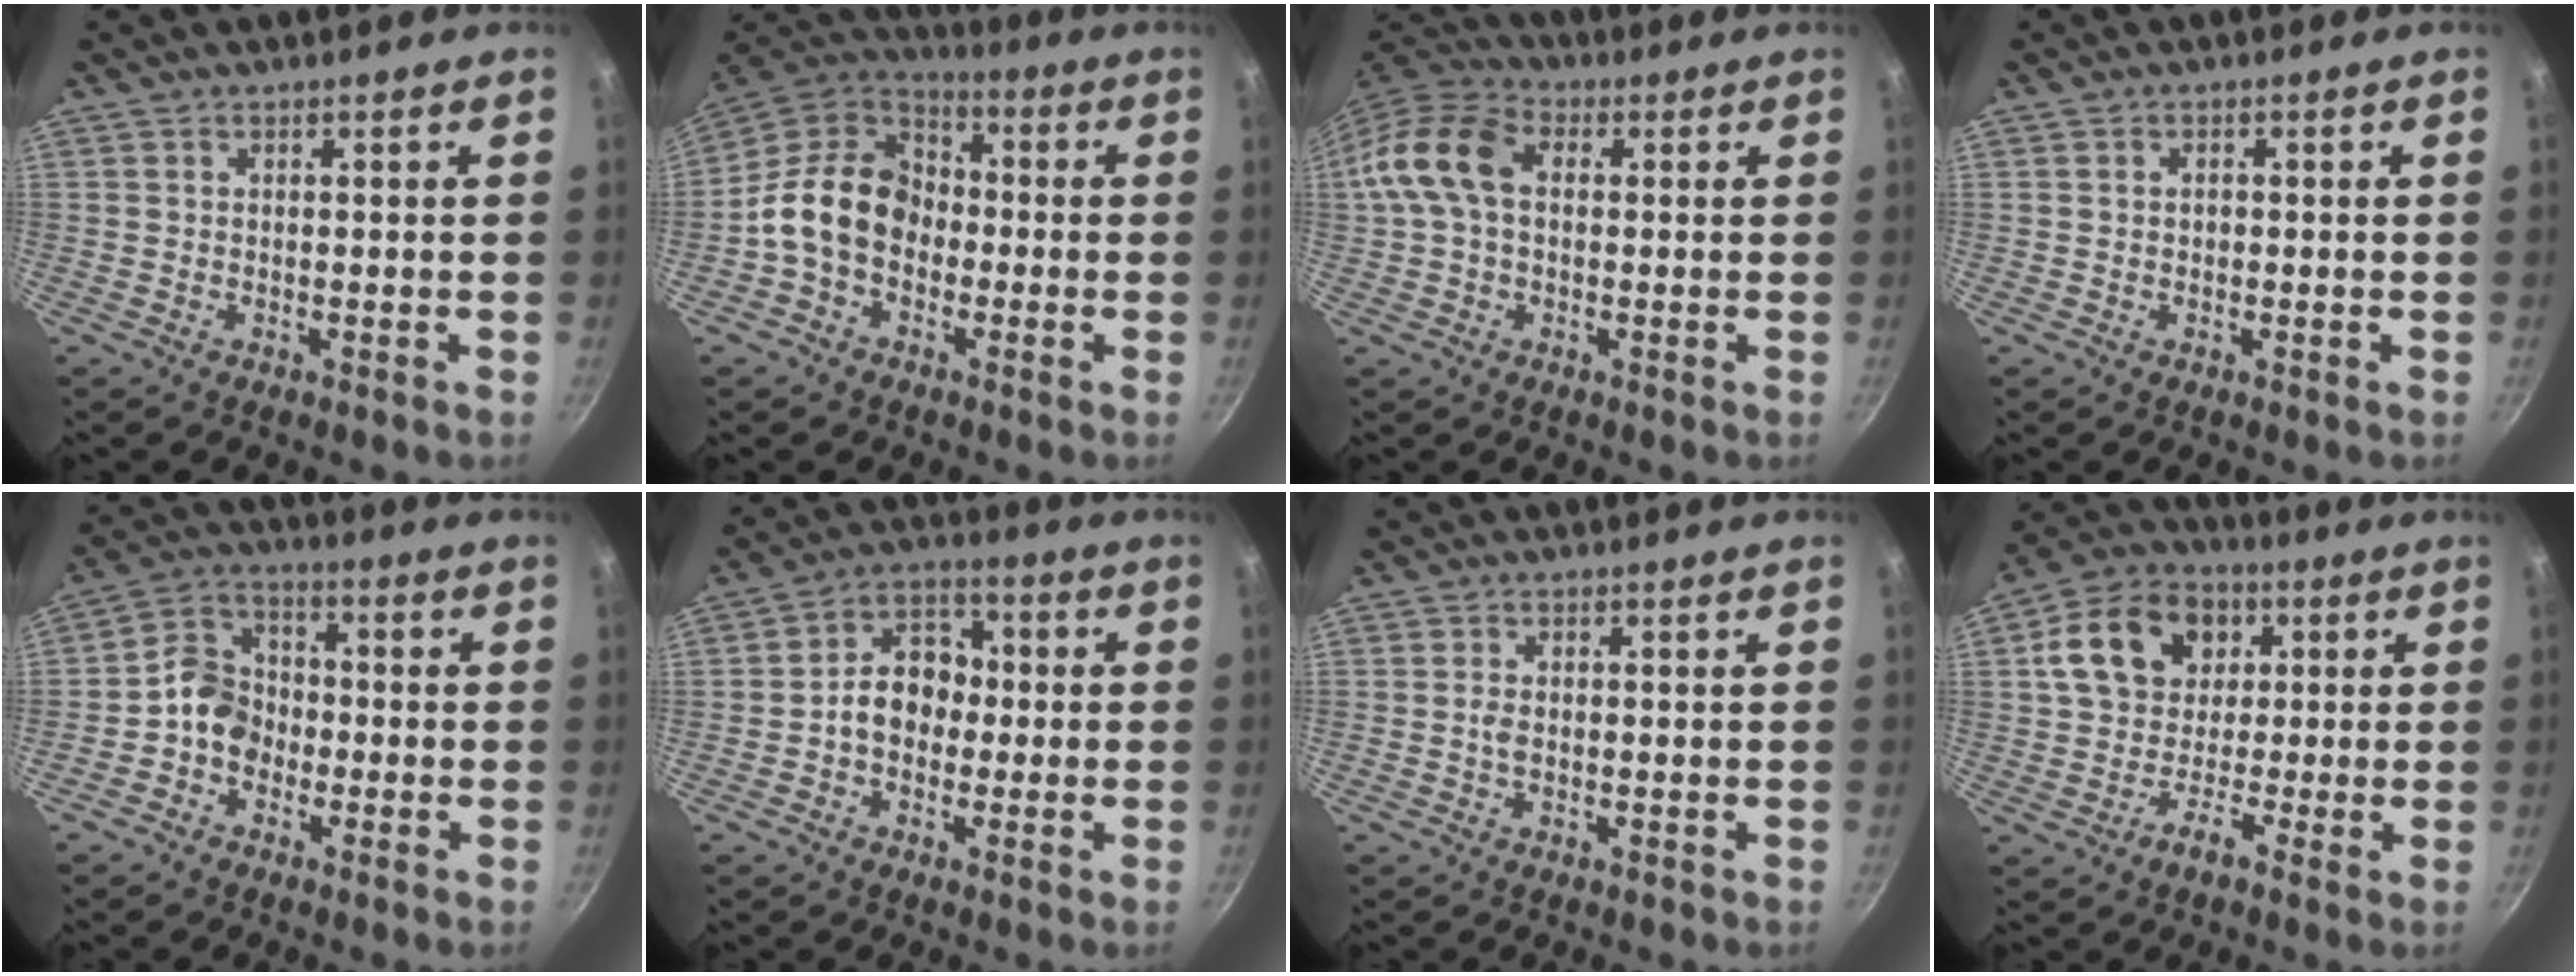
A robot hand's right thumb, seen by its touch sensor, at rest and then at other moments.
{"total": 13.9, "force": [-2.4, 10.6, 8.7], "torque": [-0.112, 0.040, -0.066]}
{"total": 11.6, "force": [1.2, 7.9, 8.4], "torque": [-0.150, 0.028, 0.005]}
{"total": 1.0, "force": [0.0, 0.8, 0.6], "torque": [-0.007, 0.004, 0.001]}
{"total": 7.5, "force": [-2.2, 6.2, 3.7], "torque": [-0.037, 0.032, -0.059]}
{"total": 9.0, "force": [-0.9, 7.0, 5.7], "torque": [-0.044, 0.031, -0.030]}
{"total": 1.5, "force": [-0.2, 0.9, 1.1], "torque": [-0.023, 0.002, -0.004]}
{"total": 12.8, "force": [1.5, 10.4, 7.3], "torque": [-0.099, 0.033, 0.009]}